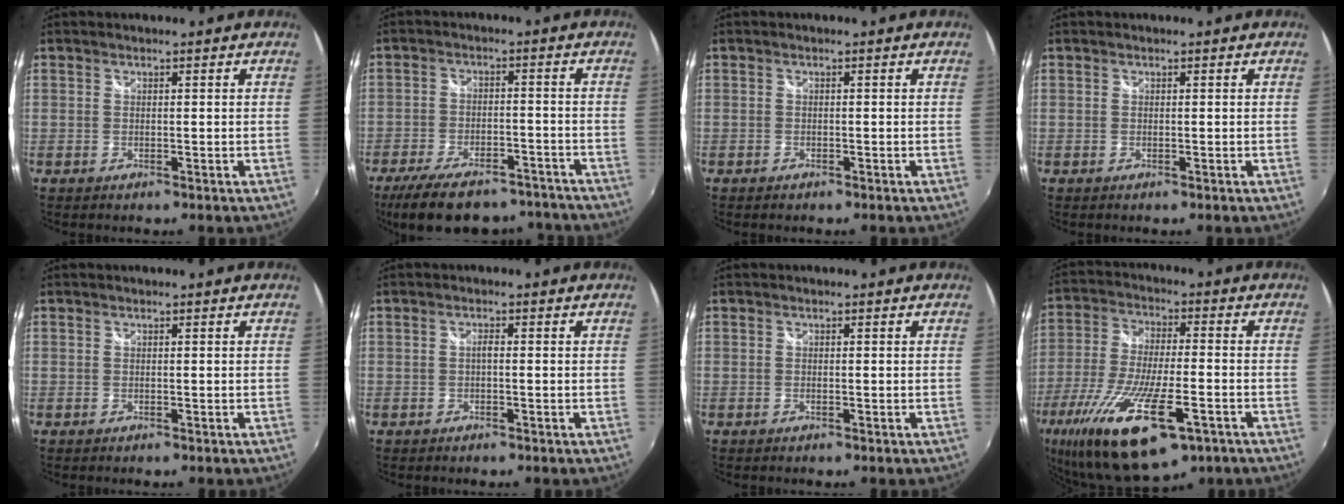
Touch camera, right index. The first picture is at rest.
{"total": 18.6, "force": [-15.2, 6.9, 8.1], "torque": [-0.172, -0.005, -0.212]}
{"total": 0.8, "force": [-0.6, 0.5, 0.1], "torque": [-0.005, -0.002, -0.013]}
{"total": 0.0}
{"total": 0.0}
{"total": 0.9, "force": [-0.2, 0.3, 0.8], "torque": [-0.016, 0.004, -0.006]}
{"total": 0.0}
{"total": 23.8, "force": [-12.8, 8.1, 18.4], "torque": [-0.379, -0.074, -0.215]}